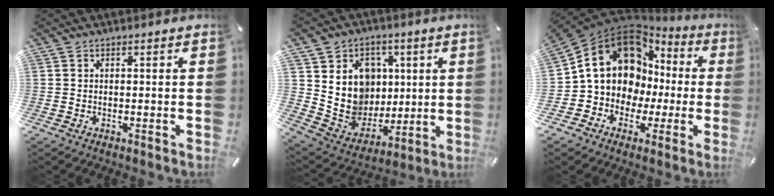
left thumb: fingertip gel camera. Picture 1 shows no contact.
{"total": 14.7, "force": [3.1, 13.6, 4.9], "torque": [-0.083, -0.016, 0.075]}
{"total": 16.4, "force": [3.2, 13.9, 8.1], "torque": [-0.151, -0.014, 0.070]}